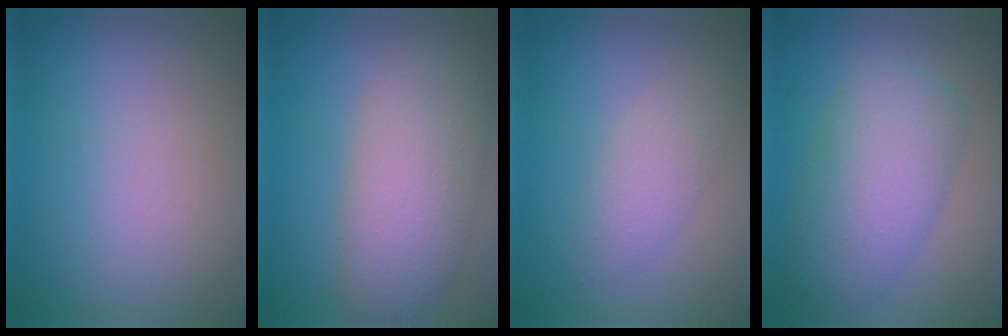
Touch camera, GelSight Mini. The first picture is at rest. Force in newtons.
{"total": 6.3, "press": 6.3, "slide": 0.5}
{"total": 2.4, "press": 2.4, "slide": 0.1}
{"total": 6.7, "press": 6.7, "slide": 0.2}